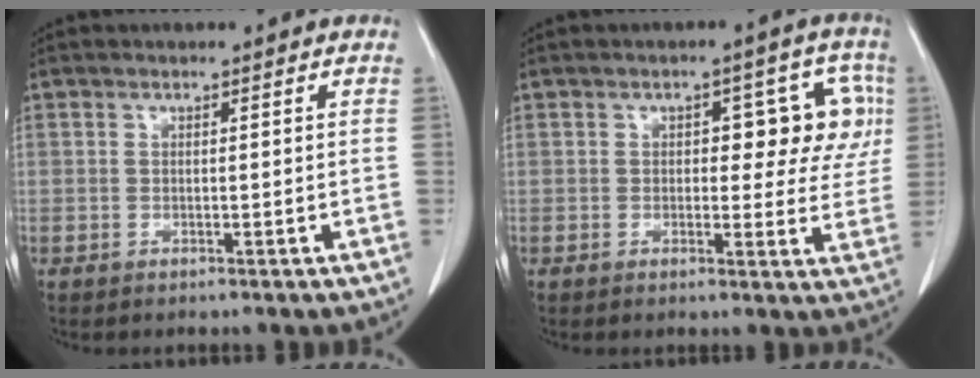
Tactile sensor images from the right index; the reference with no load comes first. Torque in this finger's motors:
{"motor_torque": [0.40, 0.37, 0.13, 0.02]}